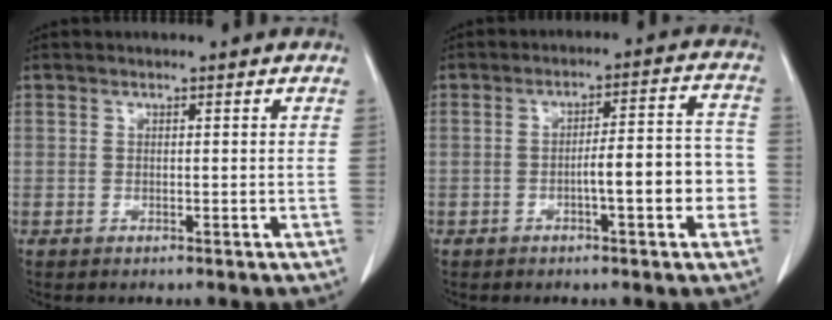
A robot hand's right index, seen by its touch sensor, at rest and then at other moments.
{"total": 8.8, "force": [-2.4, 1.6, 8.3], "torque": [-0.111, 0.031, -0.031]}